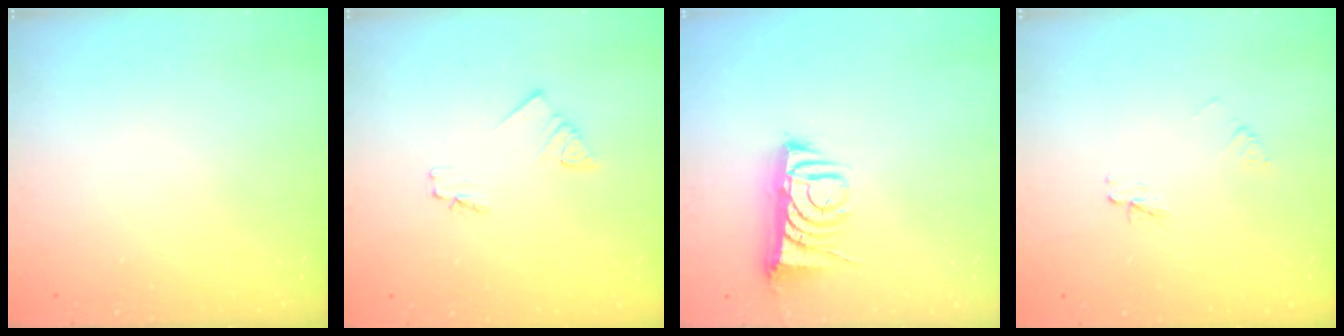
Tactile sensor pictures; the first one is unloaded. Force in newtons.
{"total": 2.1, "press": 2.1, "slide": 0.2}
{"total": 7.6, "press": 7.6, "slide": 1.1}
{"total": 2.9, "press": 2.9, "slide": 0.3}